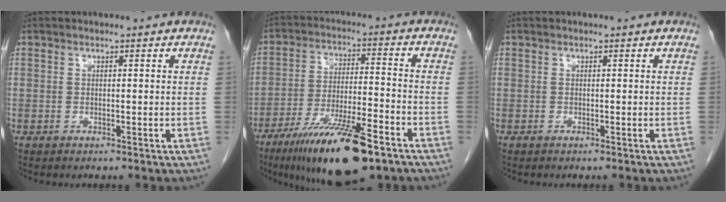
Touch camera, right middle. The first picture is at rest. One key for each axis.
{"total": 16.5, "fx": -10.8, "fy": 2.8, "fz": 12.1, "tx": -0.203, "ty": -0.028, "tz": -0.185}
{"total": 0.0}